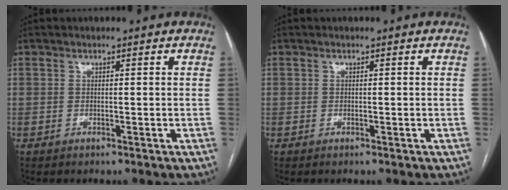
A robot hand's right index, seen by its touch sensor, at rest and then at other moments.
{"total": 0.0}